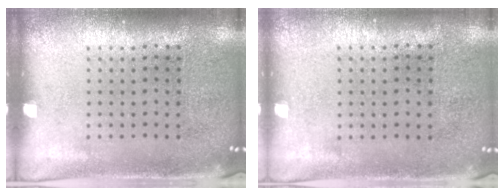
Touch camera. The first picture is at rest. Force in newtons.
{"total": 0.0}